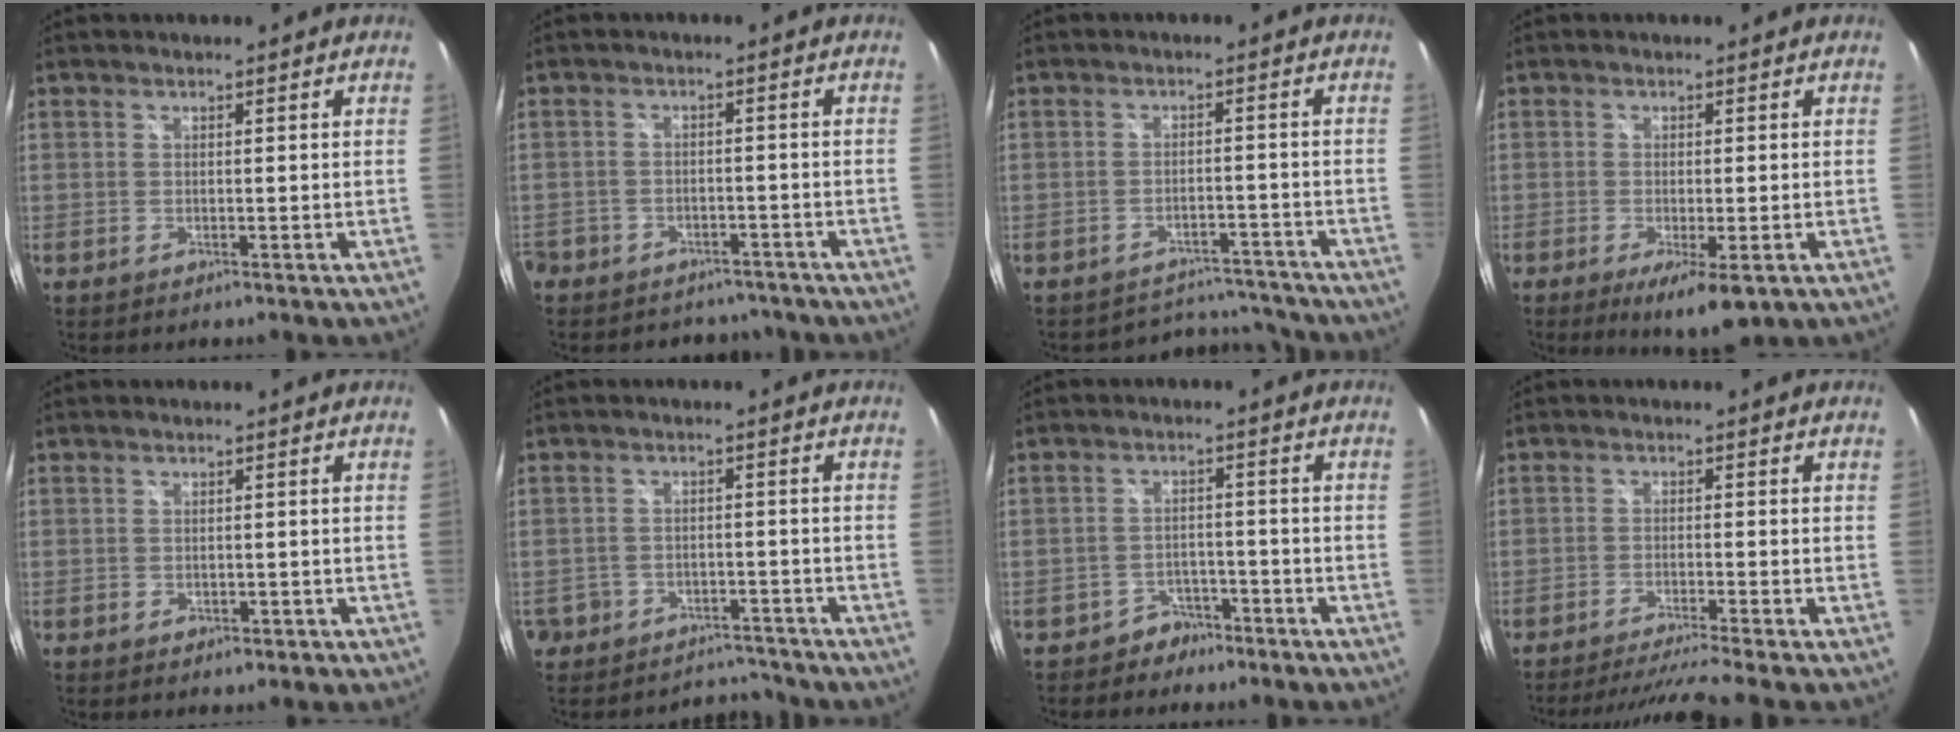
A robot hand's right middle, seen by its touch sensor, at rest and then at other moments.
{"total": 9.7, "force": [-7.1, 6.3, 1.8], "torque": [-0.066, 0.024, -0.097]}
{"total": 8.2, "force": [-7.8, 2.5, 0.0], "torque": [-0.007, 0.024, -0.103]}
{"total": 6.4, "force": [-3.1, 1.6, 5.3], "torque": [-0.094, -0.018, -0.041]}
{"total": 1.9, "force": [-0.7, 1.4, 1.0], "torque": [-0.017, -0.002, -0.005]}
{"total": 6.6, "force": [-5.1, 4.3, 0.1], "torque": [-0.017, 0.021, -0.077]}
{"total": 4.4, "force": [-3.3, 2.8, 0.2], "torque": [-0.008, 0.019, -0.050]}
{"total": 8.2, "force": [-7.2, -1.8, 3.4], "torque": [-0.073, -0.008, -0.116]}